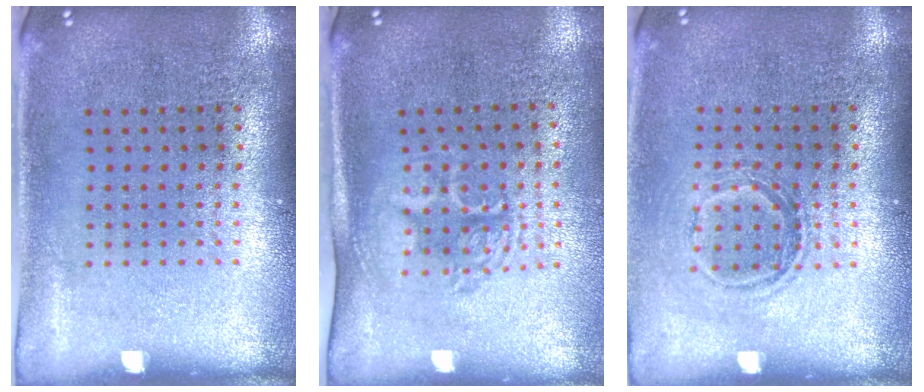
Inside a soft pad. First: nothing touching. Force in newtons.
{"total": 1.7, "press": 1.4, "slide": 1.0}
{"total": 1.1, "press": 1.0, "slide": 0.6}